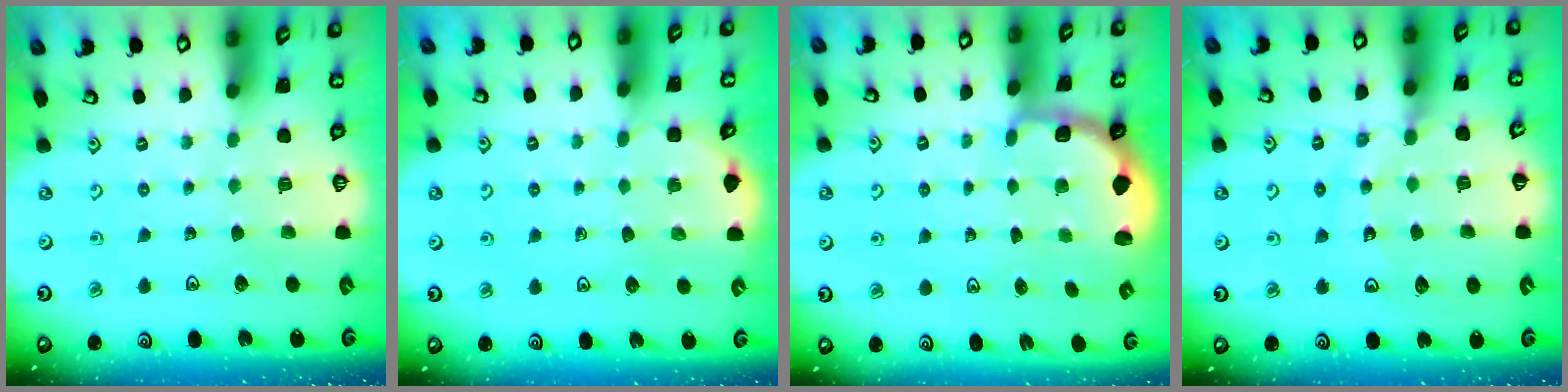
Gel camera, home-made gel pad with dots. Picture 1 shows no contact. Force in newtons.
{"total": 2.3, "press": 2.3, "slide": 0.2}
{"total": 2.3, "press": 2.2, "slide": 0.6}
{"total": 11.5, "press": 11.4, "slide": 1.2}